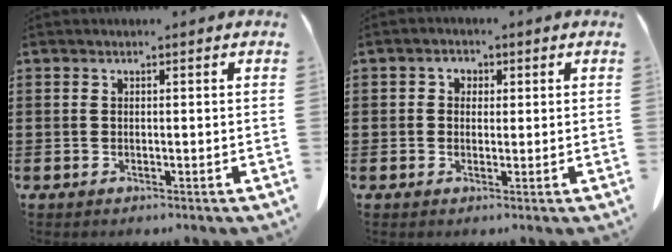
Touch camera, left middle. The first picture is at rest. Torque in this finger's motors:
{"motor_torque": [0.02, 0.09, 0.01, 0.00]}